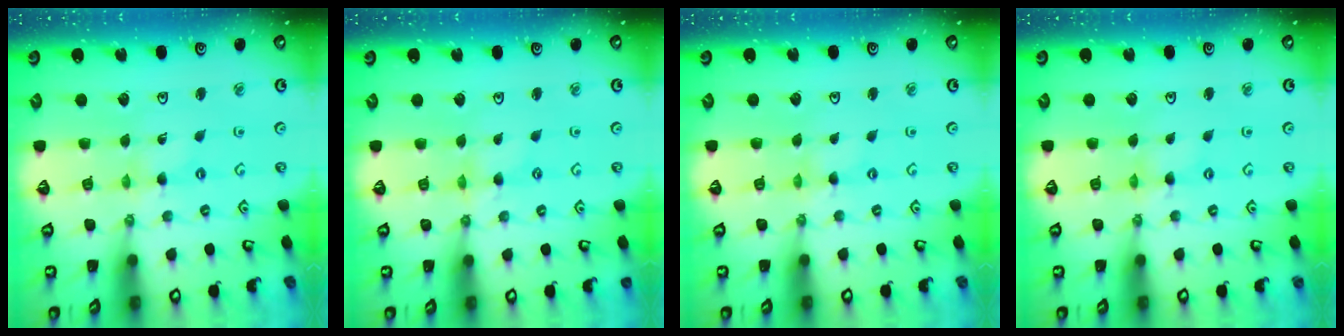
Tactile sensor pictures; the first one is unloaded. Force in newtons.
{"total": 0.0}
{"total": 0.0}
{"total": 0.9, "press": 0.8, "slide": 0.2}